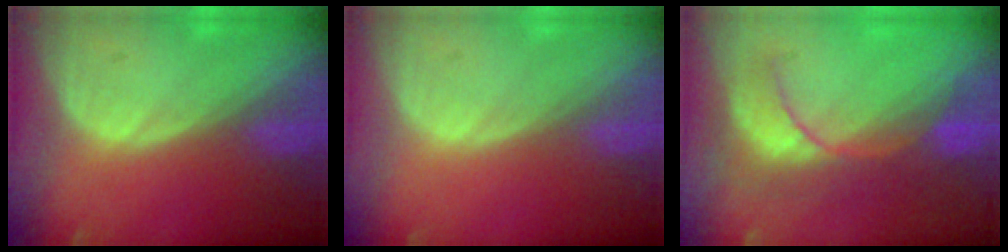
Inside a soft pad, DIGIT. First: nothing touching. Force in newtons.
{"total": 0.0}
{"total": 8.5, "press": 7.9, "slide": 3.3}